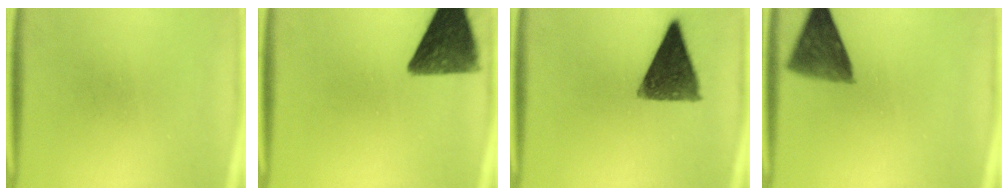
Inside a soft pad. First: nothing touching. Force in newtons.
{"total": 11.8}
{"total": 11.9}
{"total": 8.6}